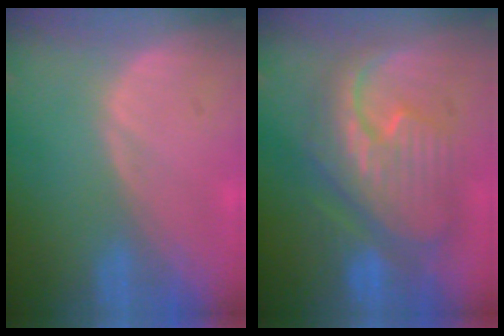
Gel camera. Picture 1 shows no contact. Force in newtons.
{"total": 10.7, "press": 10.7, "slide": 0.9}